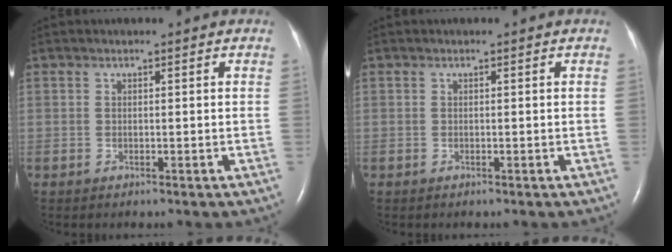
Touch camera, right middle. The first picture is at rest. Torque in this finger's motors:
{"motor_torque": [-0.14, -0.02, 0.02, -0.01]}